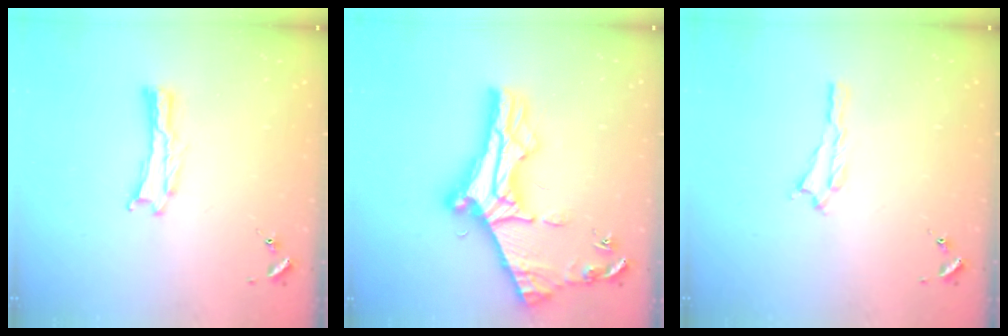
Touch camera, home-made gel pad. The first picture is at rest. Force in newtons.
{"total": 11.2, "press": 11.1, "slide": 1.2}
{"total": 0.6, "press": 0.6, "slide": 0.2}